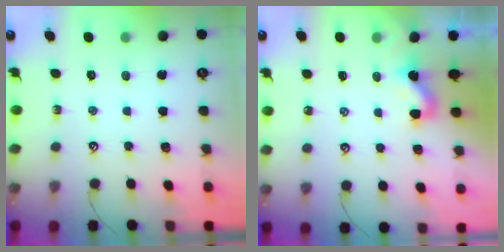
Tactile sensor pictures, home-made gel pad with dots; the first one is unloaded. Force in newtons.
{"total": 2.9, "press": 2.9, "slide": 0.4}